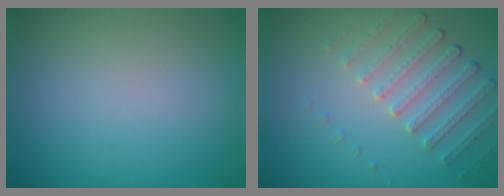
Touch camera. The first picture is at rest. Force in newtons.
{"total": 2.5, "press": 2.2, "slide": 1.3}